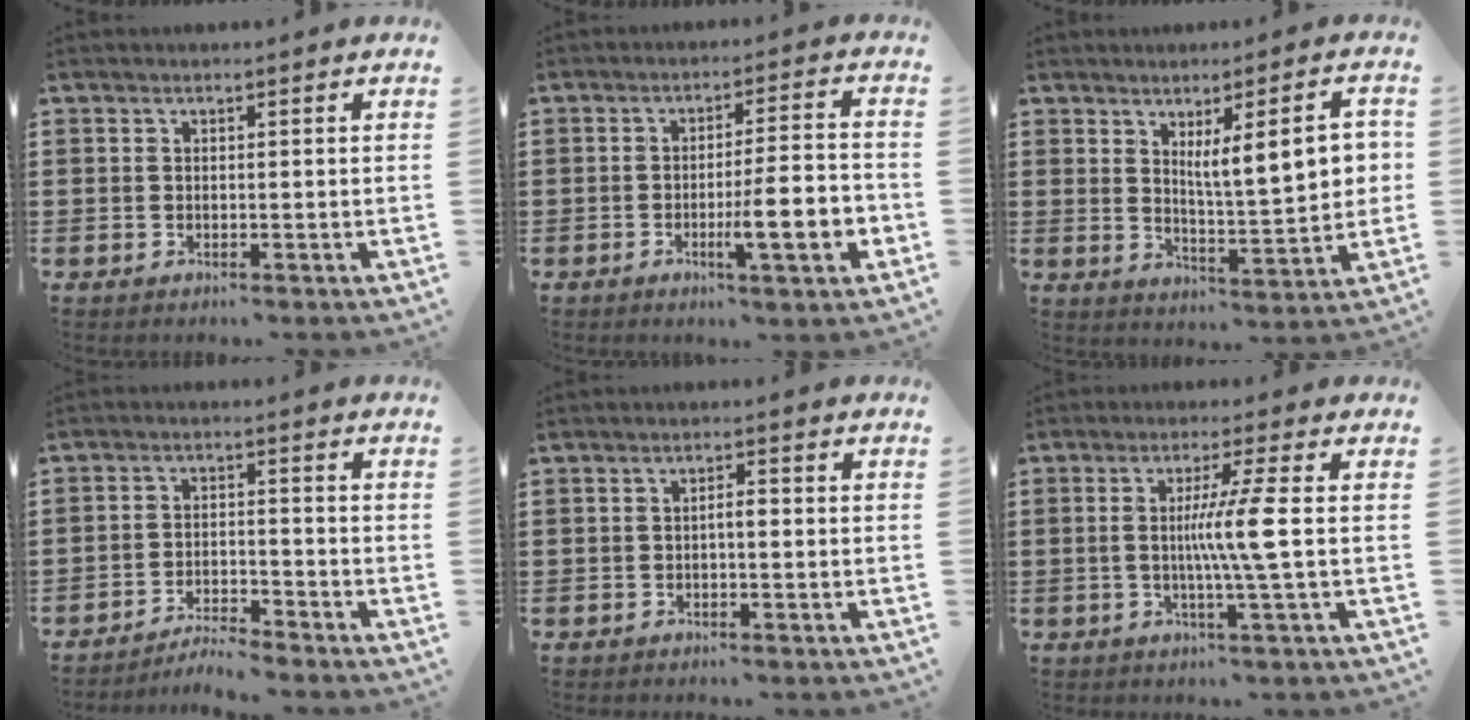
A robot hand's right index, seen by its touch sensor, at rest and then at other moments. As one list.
[{"total": 9.1, "force": [-2.8, 1.2, 8.6], "torque": [-0.121, -0.010, -0.048]}, {"total": 8.7, "force": [2.6, 2.0, 8.0], "torque": [-0.138, -0.001, 0.039]}, {"total": 3.7, "force": [-3.6, 0.0, 0.4], "torque": [-0.013, 0.003, -0.077]}, {"total": 1.7, "force": [-0.3, 0.5, 1.6], "torque": [-0.031, 0.002, -0.007]}, {"total": 7.3, "force": [0.0, -1.0, 7.2], "torque": [-0.130, -0.009, -0.009]}]